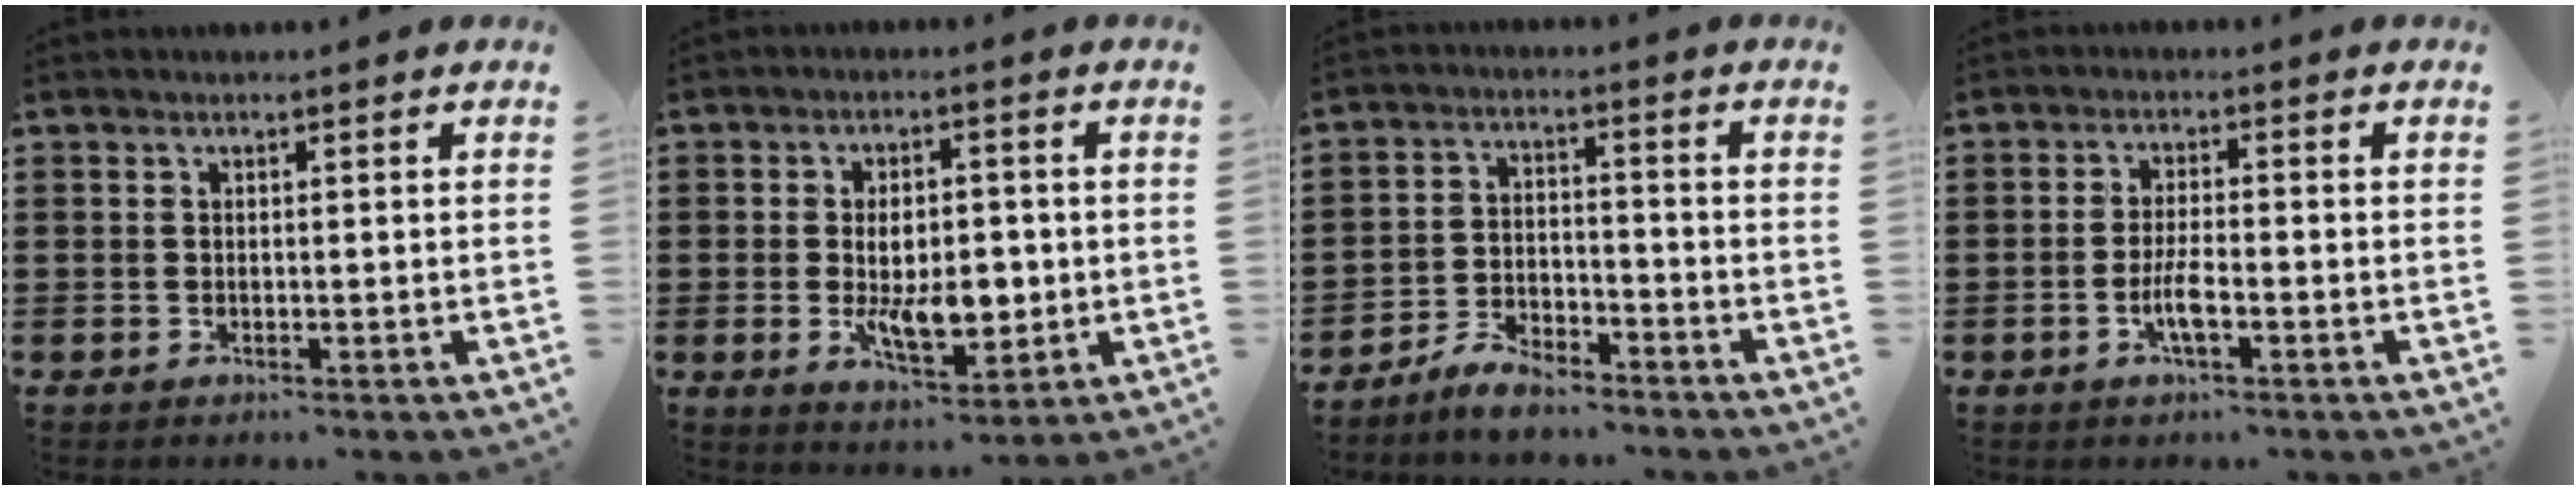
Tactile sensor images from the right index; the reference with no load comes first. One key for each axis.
{"total": 8.2, "fx": -0.8, "fy": 4.3, "fz": 6.9, "tx": -0.118, "ty": -0.005, "tz": -0.021}
{"total": 4.9, "fx": -4.5, "fy": 1.4, "fz": 1.2, "tx": -0.027, "ty": 0.015, "tz": -0.091}
{"total": 4.0, "fx": -1.5, "fy": 1.0, "fz": 3.6, "tx": -0.082, "ty": -0.004, "tz": -0.033}